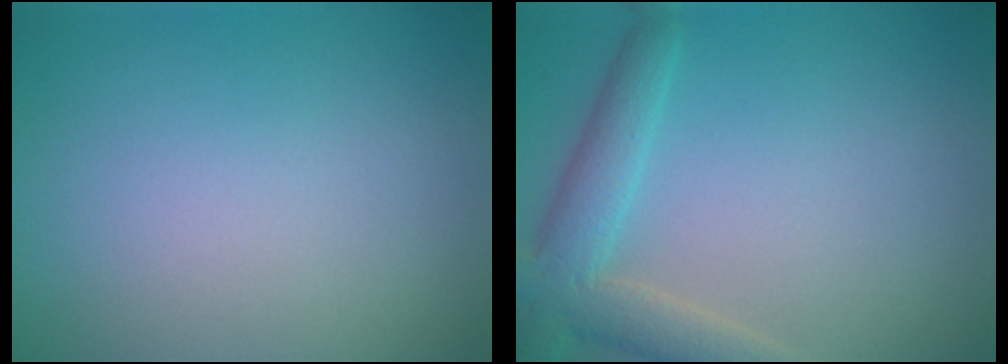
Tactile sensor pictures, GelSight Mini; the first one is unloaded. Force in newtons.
{"total": 4.7, "press": 4.7, "slide": 0.4}